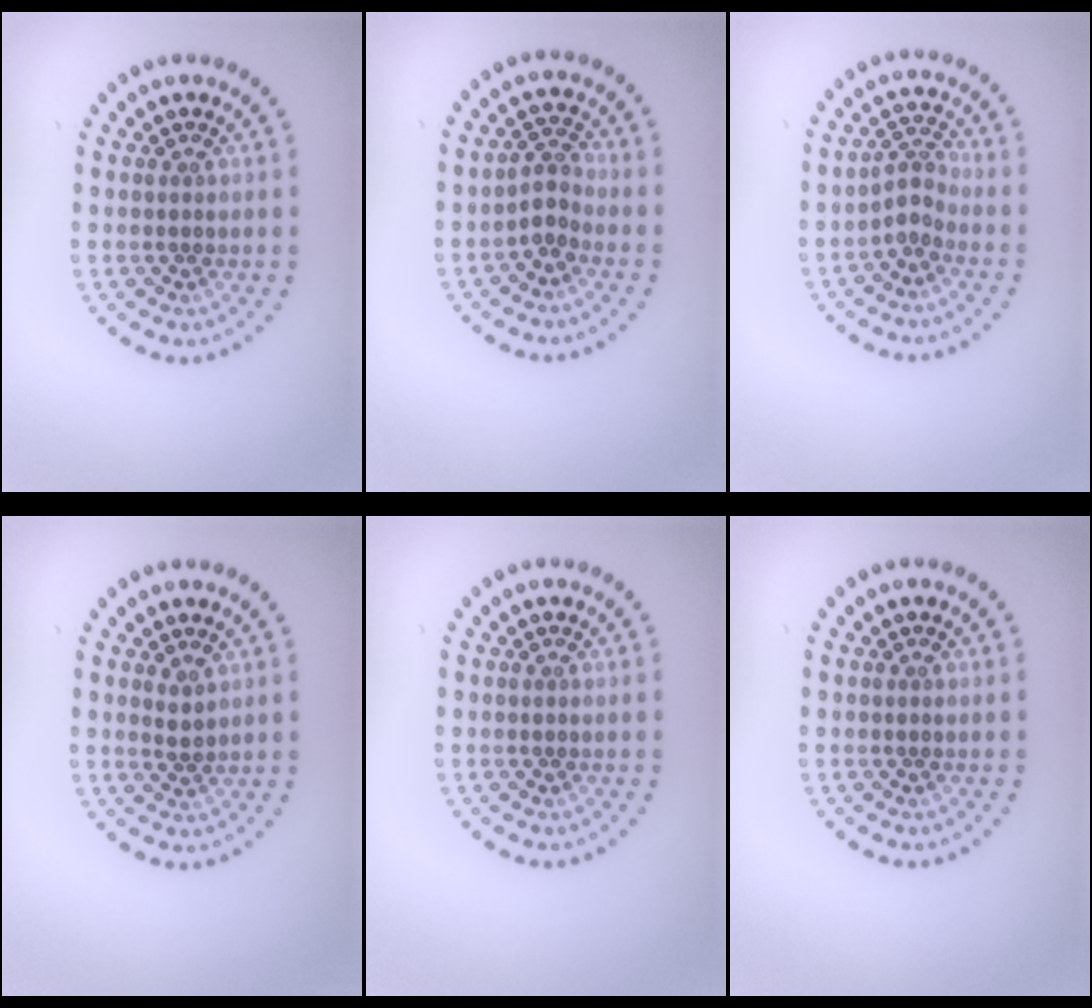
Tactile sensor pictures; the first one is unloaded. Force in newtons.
{"total": 1.8, "press": 1.4, "slide": 1.1}
{"total": 2.0, "press": 1.4, "slide": 1.5}
{"total": 1.0, "press": 0.9, "slide": 0.6}
{"total": 0.0}
{"total": 0.0}